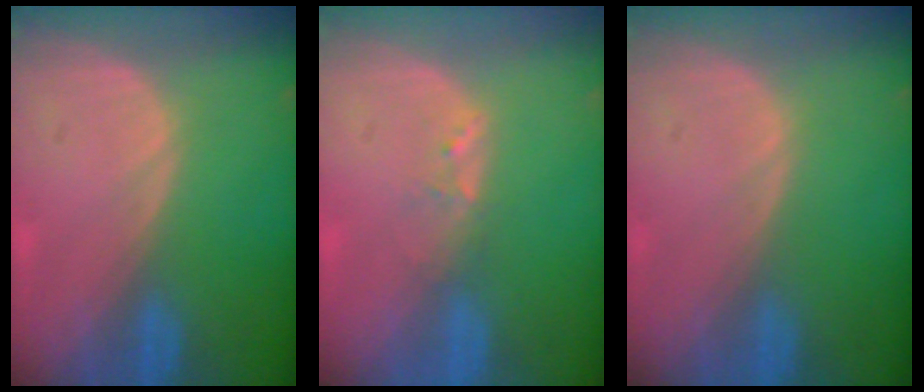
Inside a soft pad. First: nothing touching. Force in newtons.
{"total": 1.6, "press": 1.5, "slide": 0.3}
{"total": 0.0}